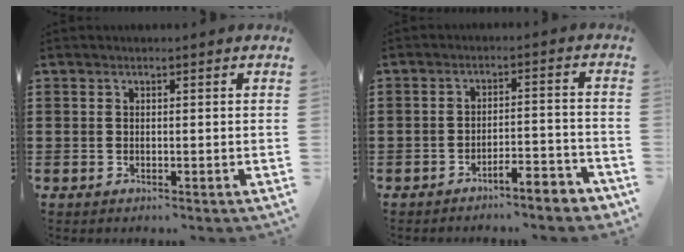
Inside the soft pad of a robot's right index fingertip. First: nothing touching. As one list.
[{"total": 4.3, "force": [-4.0, 0.2, 1.7], "torque": [-0.030, -0.003, -0.078]}]